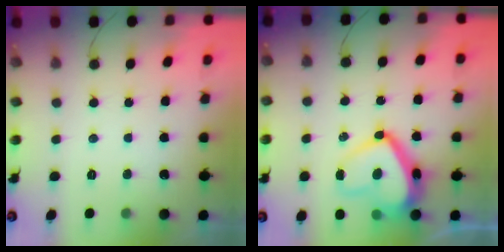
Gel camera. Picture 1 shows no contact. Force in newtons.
{"total": 15.3, "press": 15.2, "slide": 1.8}